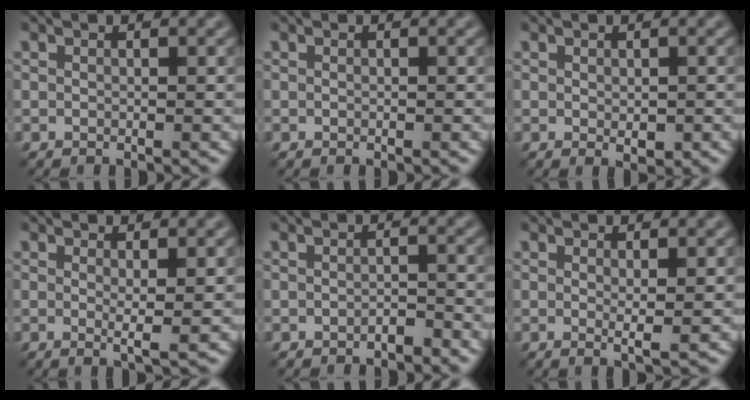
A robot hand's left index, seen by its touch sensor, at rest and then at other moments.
{"total": 0.0}
{"total": 1.4, "force": [-0.2, 0.7, 1.2], "torque": [-0.016, -0.007, 0.002]}
{"total": 1.8, "force": [0.3, 0.2, 1.8], "torque": [-0.029, -0.009, 0.003]}
{"total": 1.1, "force": [-0.8, 0.3, 0.6], "torque": [-0.009, 0.003, -0.014]}
{"total": 1.4, "force": [0.3, 0.1, 1.4], "torque": [-0.023, -0.006, 0.003]}